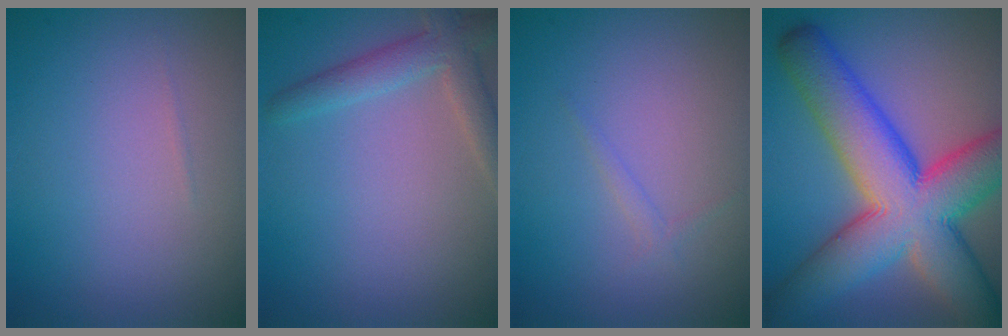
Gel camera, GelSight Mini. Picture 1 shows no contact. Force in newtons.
{"total": 3.1, "press": 3.1, "slide": 0.2}
{"total": 0.8, "press": 0.8, "slide": 0.1}
{"total": 13.6, "press": 13.6, "slide": 0.6}